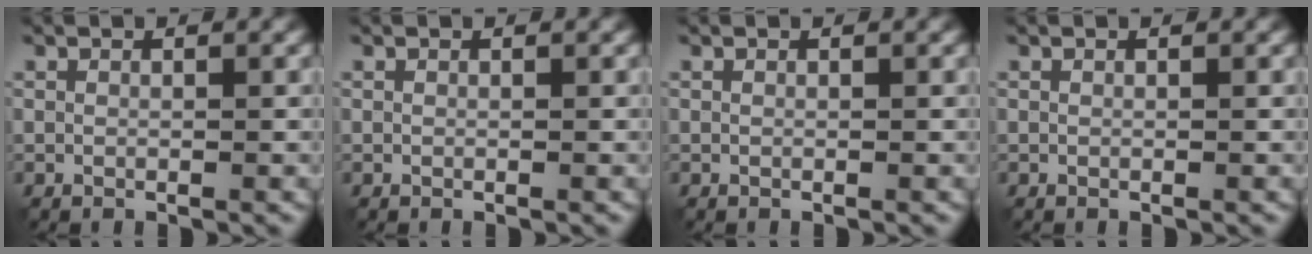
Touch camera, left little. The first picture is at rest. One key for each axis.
{"total": 0.0}
{"total": 0.0}
{"total": 0.0}